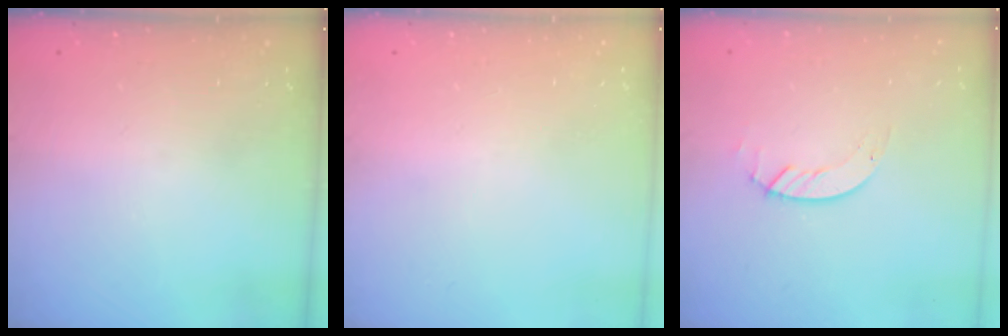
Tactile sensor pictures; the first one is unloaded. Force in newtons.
{"total": 0.0}
{"total": 1.3, "press": 1.3, "slide": 0.2}